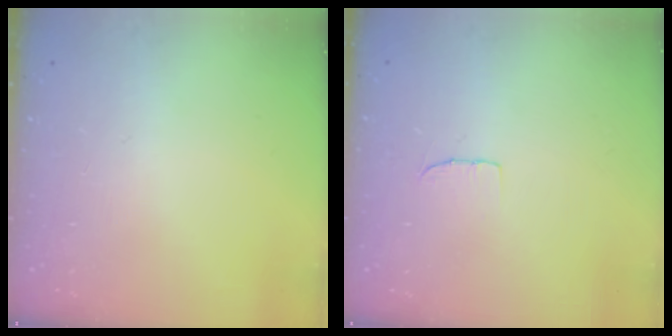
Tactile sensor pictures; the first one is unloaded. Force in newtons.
{"total": 4.4, "press": 4.3, "slide": 0.4}